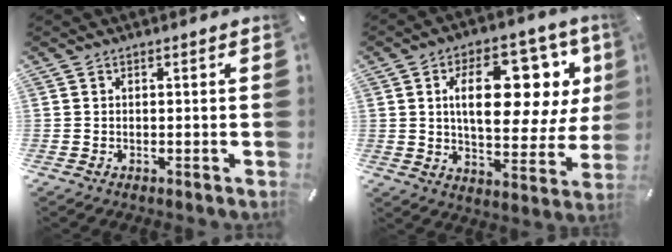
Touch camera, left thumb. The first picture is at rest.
{"total": 19.3, "force": [6.8, 10.2, 14.9], "torque": [-0.215, -0.024, 0.109]}